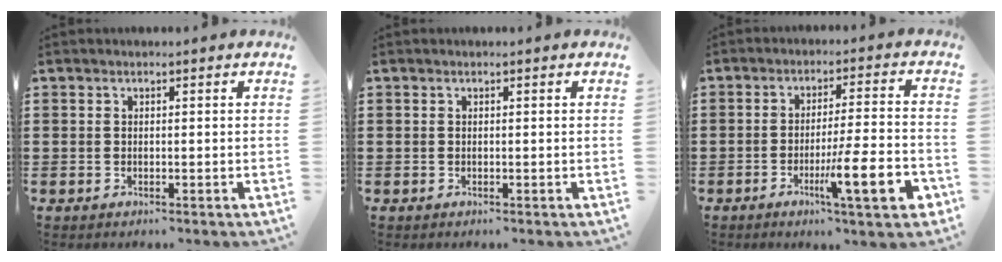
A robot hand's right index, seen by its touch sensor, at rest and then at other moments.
{"total": 0.0}
{"total": 10.5, "force": [-4.2, 1.4, 9.6], "torque": [-0.154, -0.005, -0.072]}